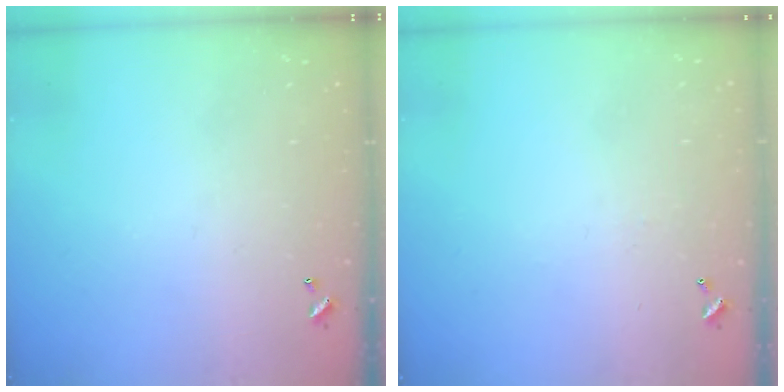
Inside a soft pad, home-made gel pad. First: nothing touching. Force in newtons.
{"total": 2.5, "press": 2.4, "slide": 0.6}